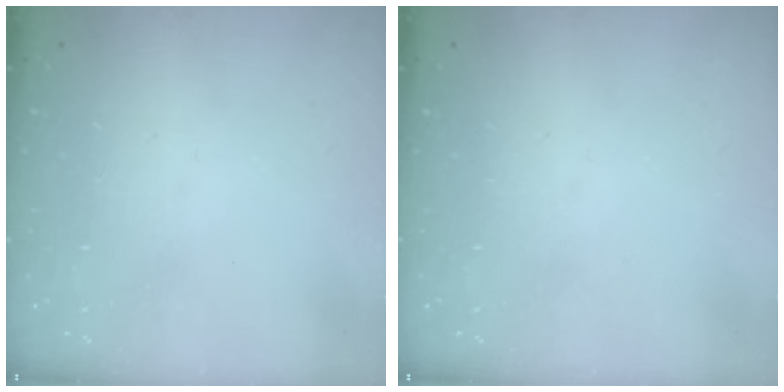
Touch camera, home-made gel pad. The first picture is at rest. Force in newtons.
{"total": 0.0}